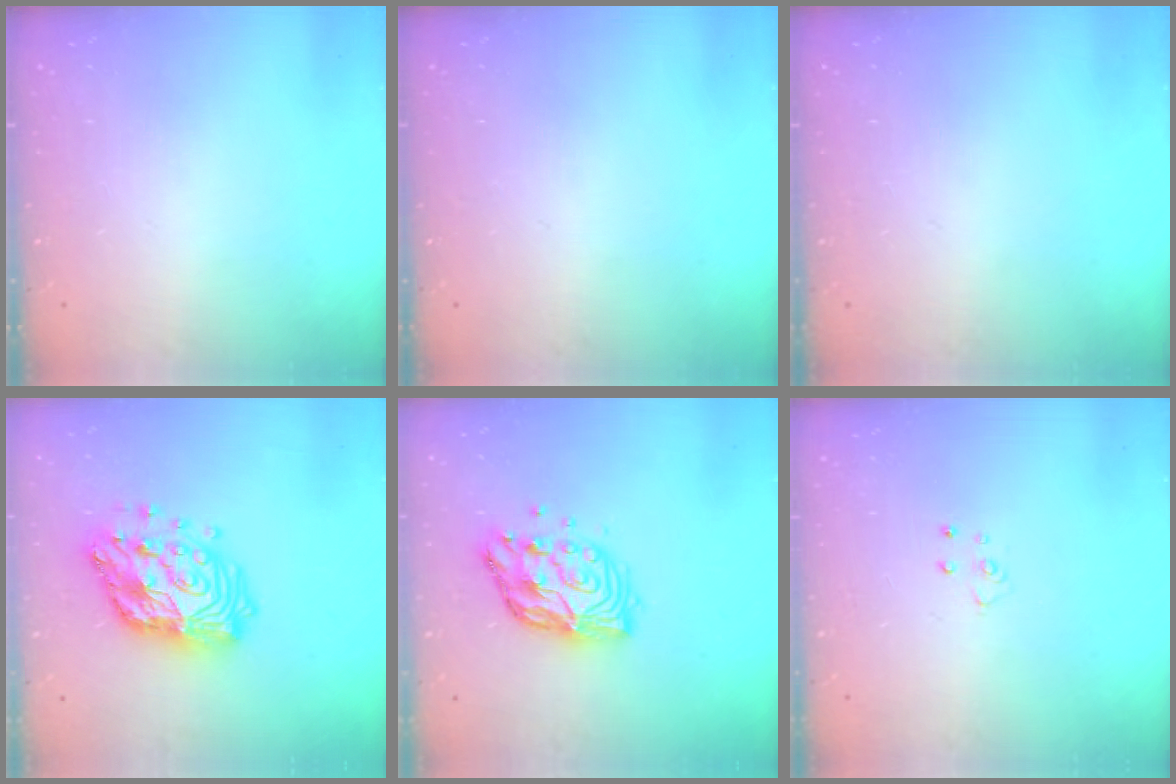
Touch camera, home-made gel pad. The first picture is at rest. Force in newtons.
{"total": 0.0}
{"total": 0.0}
{"total": 18.3, "press": 18.2, "slide": 1.6}
{"total": 12.0, "press": 11.9, "slide": 1.2}
{"total": 2.9, "press": 2.9, "slide": 0.3}